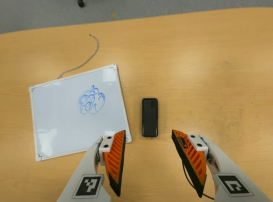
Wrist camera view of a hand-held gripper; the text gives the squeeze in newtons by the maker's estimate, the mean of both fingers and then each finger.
{"total": 0.0}